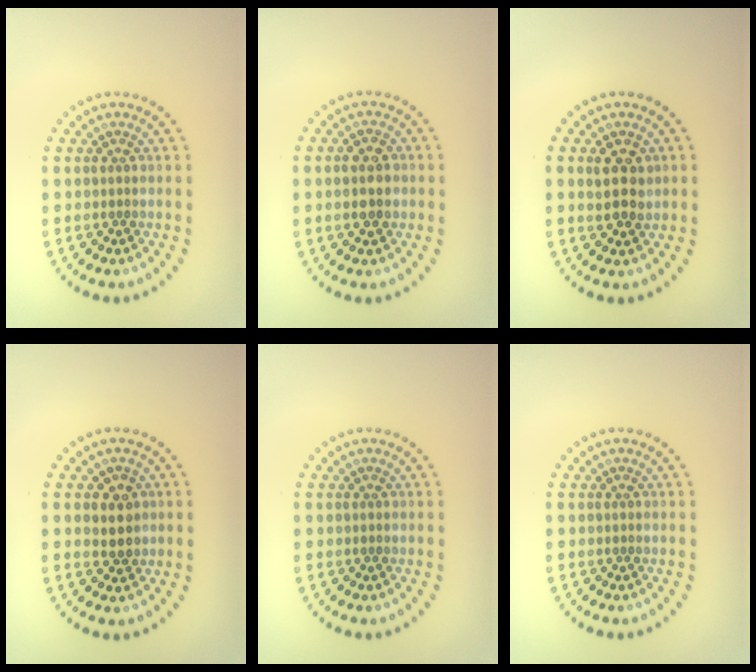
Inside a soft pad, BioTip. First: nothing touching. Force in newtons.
{"total": 2.5, "press": 2.4, "slide": 0.4}
{"total": 2.7, "press": 2.6, "slide": 0.6}
{"total": 2.4, "press": 2.4, "slide": 0.5}
{"total": 0.0}
{"total": 0.0}